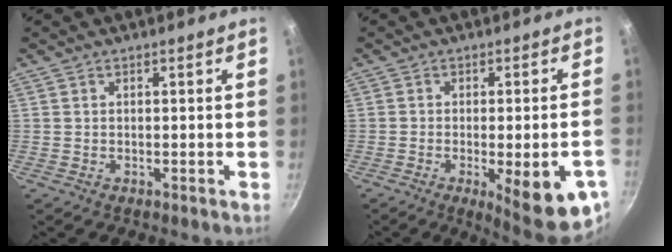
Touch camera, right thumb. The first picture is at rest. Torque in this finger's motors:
{"motor_torque": [-0.15, 0.57, 0.07, -0.01, 0.07]}